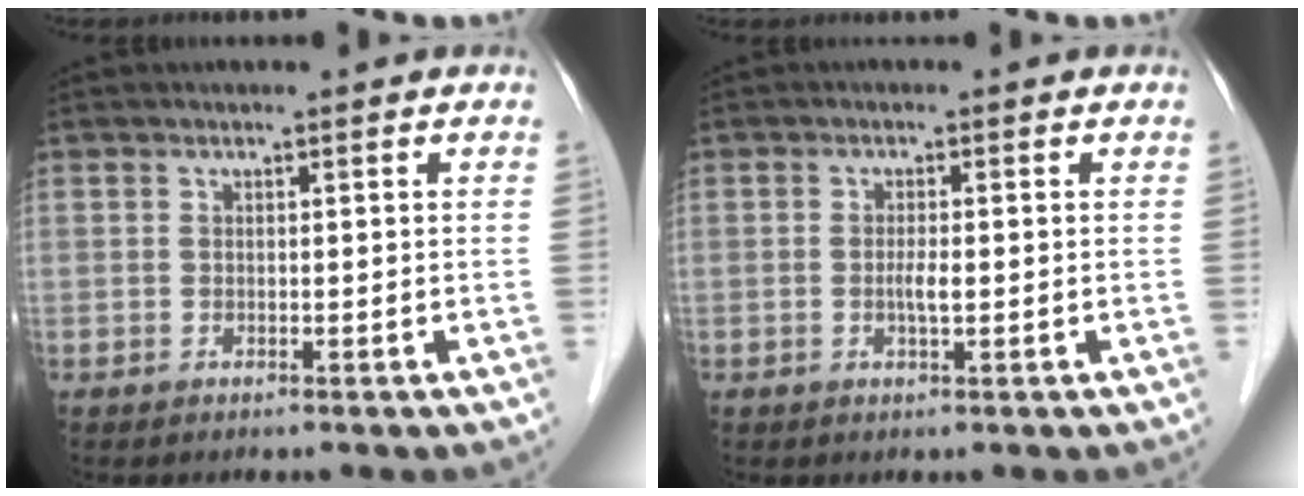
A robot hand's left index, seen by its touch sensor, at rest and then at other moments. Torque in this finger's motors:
{"motor_torque": [0.34, 0.20, 0.05, 0.02]}